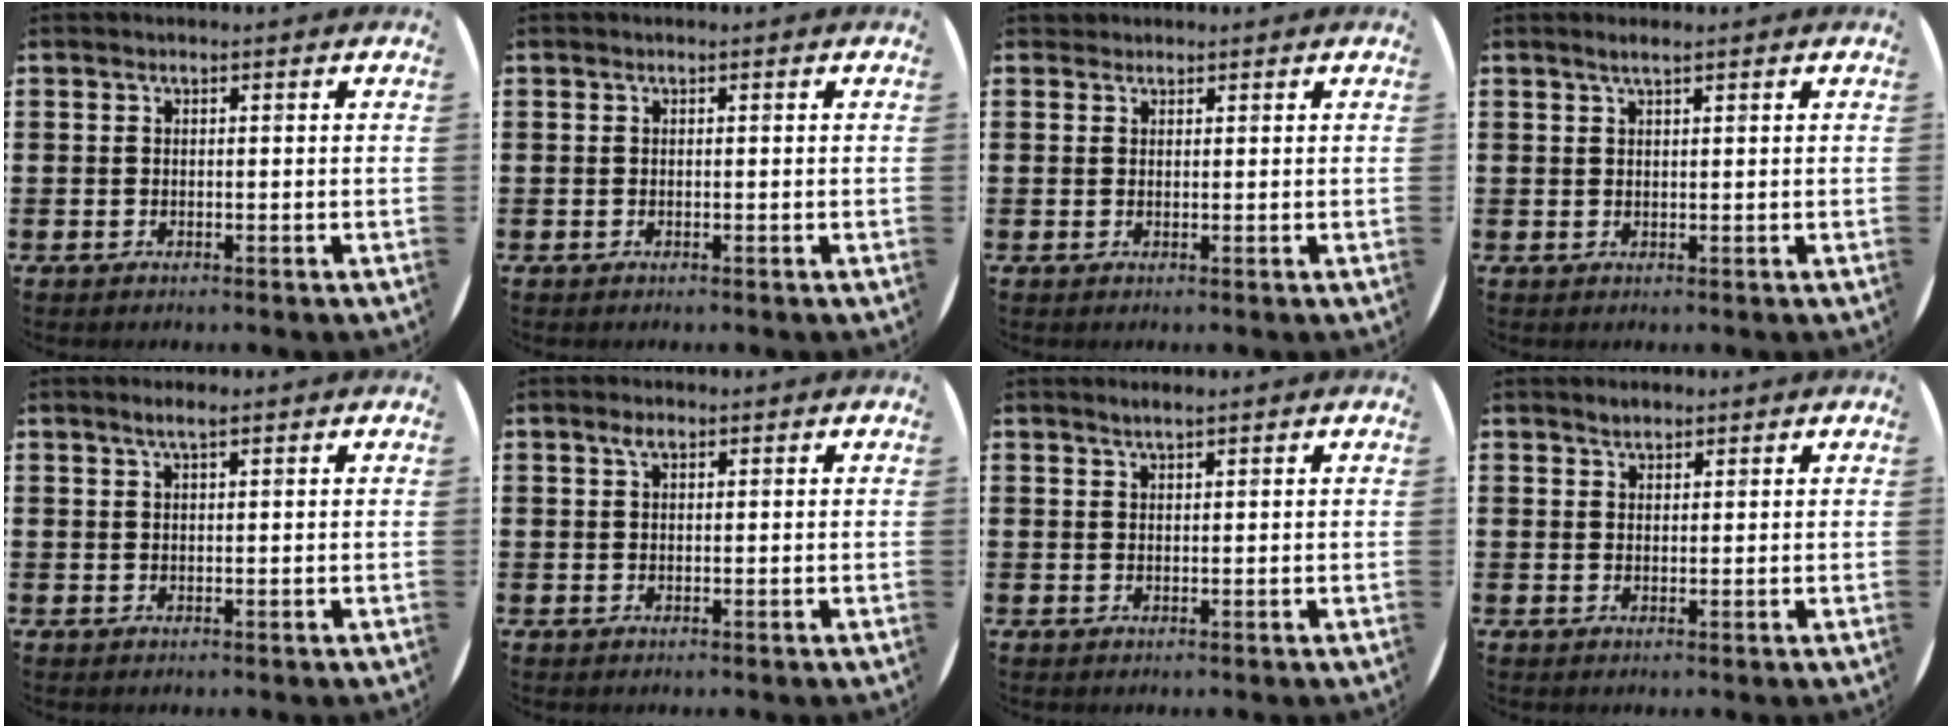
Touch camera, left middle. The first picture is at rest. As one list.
[{"total": 0.0}, {"total": 0.9, "force": [0.9, 0.3, -0.1], "torque": [0.001, 0.002, 0.017]}, {"total": 1.5, "force": [1.2, 0.0, 0.9], "torque": [-0.018, 0.003, 0.022]}, {"total": 1.7, "force": [1.3, 0.1, 1.2], "torque": [-0.023, 0.003, 0.022]}, {"total": 1.5, "force": [0.8, 0.7, 1.0], "torque": [-0.013, 0.002, 0.012]}, {"total": 1.3, "force": [1.2, 0.0, 0.5], "torque": [-0.011, 0.002, 0.022]}, {"total": 1.6, "force": [1.5, 0.5, 0.2], "torque": [-0.006, 0.004, 0.028]}]